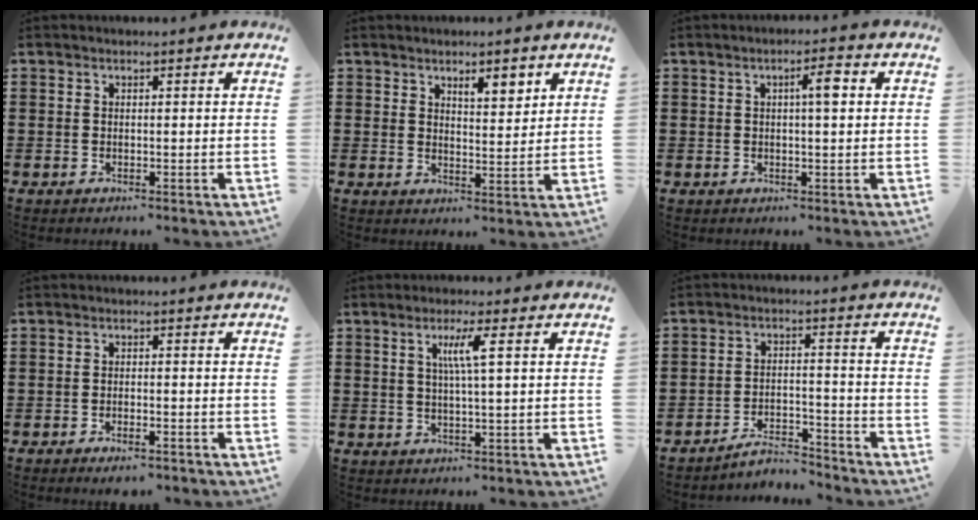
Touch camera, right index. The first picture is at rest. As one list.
[{"total": 4.1, "force": [2.8, 1.4, 2.6], "torque": [-0.032, -0.003, 0.043]}, {"total": 3.2, "force": [0.7, 0.6, 3.0], "torque": [-0.044, 0.001, 0.004]}, {"total": 1.6, "force": [-1.5, 0.1, 0.6], "torque": [-0.014, -0.002, -0.028]}, {"total": 4.2, "force": [1.1, -0.2, 4.1], "torque": [-0.081, -0.001, 0.014]}, {"total": 4.5, "force": [-4.3, 0.4, 1.1], "torque": [-0.021, 0.006, -0.086]}]